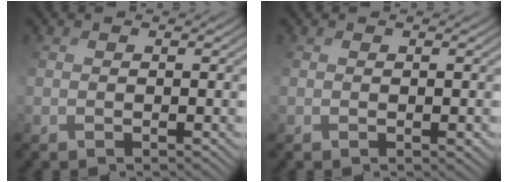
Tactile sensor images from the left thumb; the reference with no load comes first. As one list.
[{"total": 1.3, "force": [-0.3, 1.0, 0.9], "torque": [-0.019, 0.000, 0.003]}]